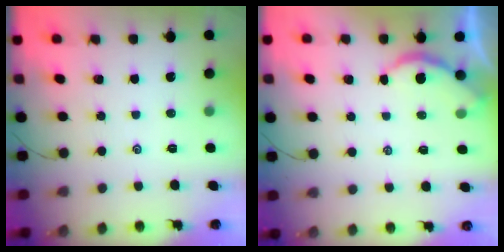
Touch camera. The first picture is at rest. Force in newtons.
{"total": 1.9, "press": 1.9, "slide": 0.4}